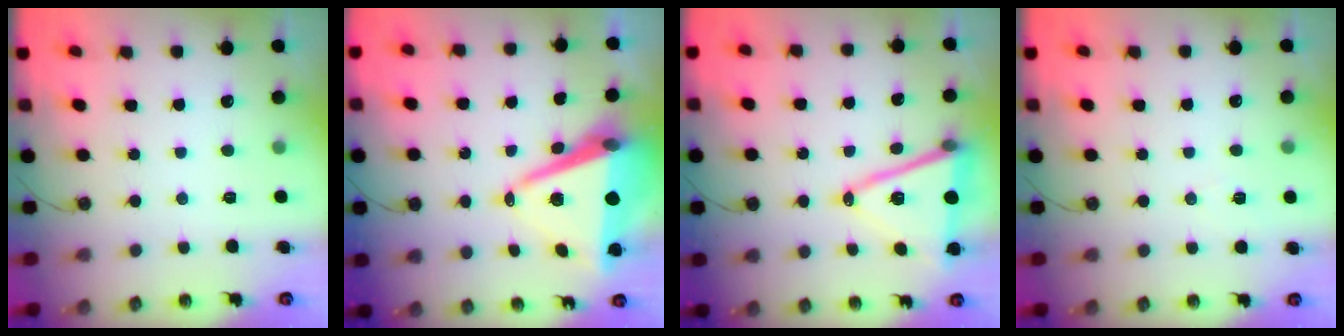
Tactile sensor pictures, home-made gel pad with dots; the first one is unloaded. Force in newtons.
{"total": 13.0, "press": 12.3, "slide": 4.1}
{"total": 15.6, "press": 15.1, "slide": 3.9}
{"total": 4.1, "press": 3.5, "slide": 2.1}